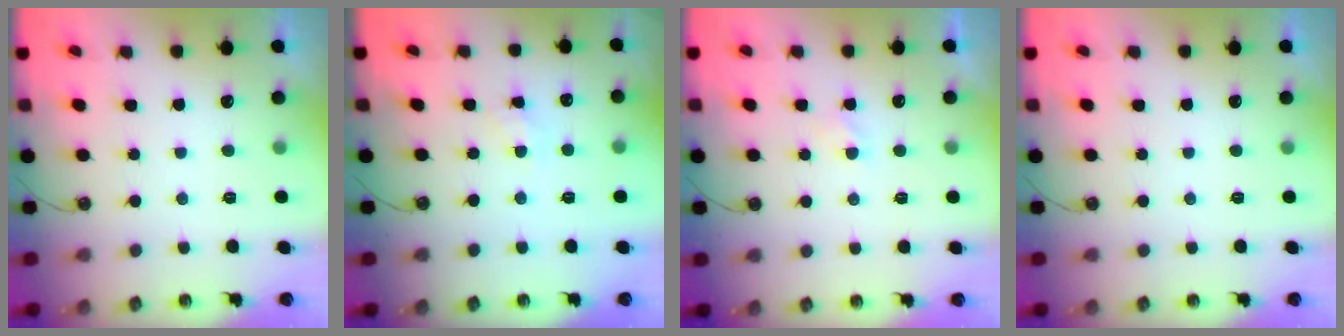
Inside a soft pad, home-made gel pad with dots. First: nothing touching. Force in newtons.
{"total": 5.5, "press": 5.4, "slide": 0.7}
{"total": 1.4, "press": 1.4, "slide": 0.3}
{"total": 0.0}